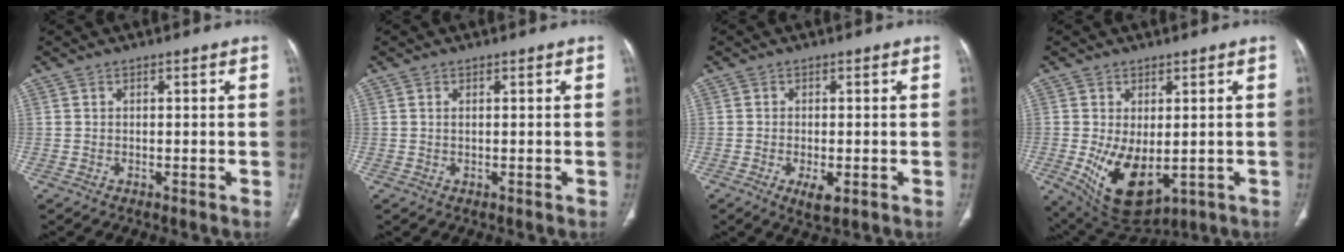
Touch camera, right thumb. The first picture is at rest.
{"total": 0.5, "force": [0.2, 0.2, 0.5], "torque": [-0.012, 0.001, 0.002]}
{"total": 3.9, "force": [-1.4, 1.6, 3.3], "torque": [-0.056, -0.007, -0.018]}
{"total": 11.4, "force": [-1.9, 6.4, 9.3], "torque": [-0.152, -0.018, -0.004]}